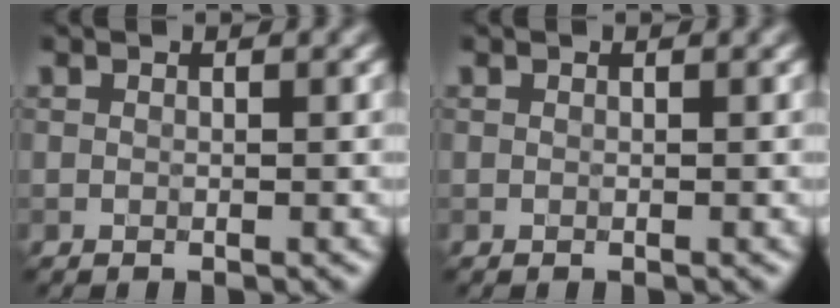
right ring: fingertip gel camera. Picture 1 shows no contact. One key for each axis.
{"total": 0.0}